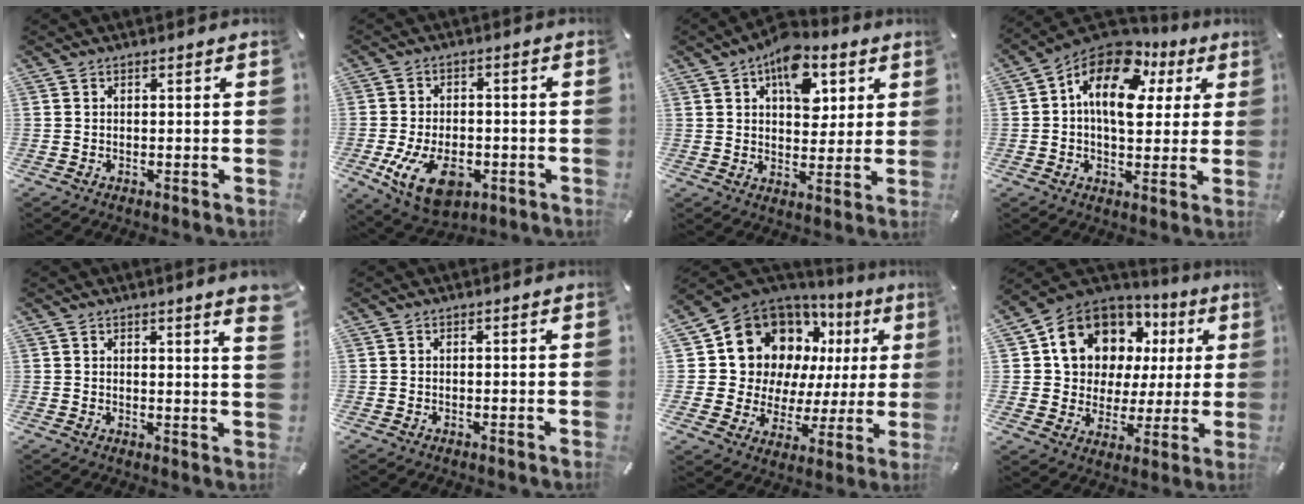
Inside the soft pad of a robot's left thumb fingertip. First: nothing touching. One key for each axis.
{"total": 12.0, "fx": -4.1, "fy": 7.4, "fz": 8.6, "tx": -0.164, "ty": 0.000, "tz": -0.071}
{"total": 12.0, "fx": 5.2, "fy": 7.6, "fz": 7.7, "tx": -0.097, "ty": -0.016, "tz": 0.088}
{"total": 15.6, "fx": 4.7, "fy": 9.9, "fz": 11.2, "tx": -0.184, "ty": -0.021, "tz": 0.081}
{"total": 3.4, "fx": 2.3, "fy": 0.1, "fz": 2.5, "tx": -0.037, "ty": -0.013, "tz": 0.037}
{"total": 0.0}
{"total": 15.9, "fx": 8.4, "fy": 12.2, "fz": 5.8, "tx": -0.097, "ty": -0.072, "tz": 0.165}
{"total": 13.1, "fx": 6.3, "fy": 10.6, "fz": 4.5, "tx": -0.096, "ty": -0.038, "tz": 0.123}